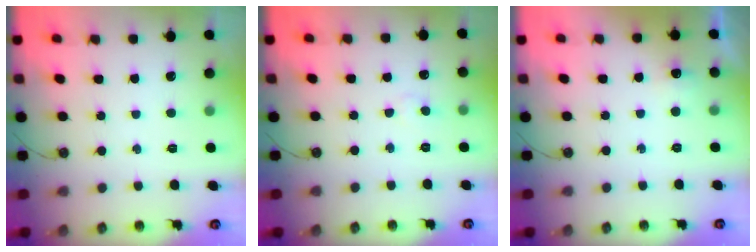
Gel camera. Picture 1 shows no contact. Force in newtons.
{"total": 3.0, "press": 3.0, "slide": 0.4}
{"total": 5.4, "press": 5.3, "slide": 0.7}